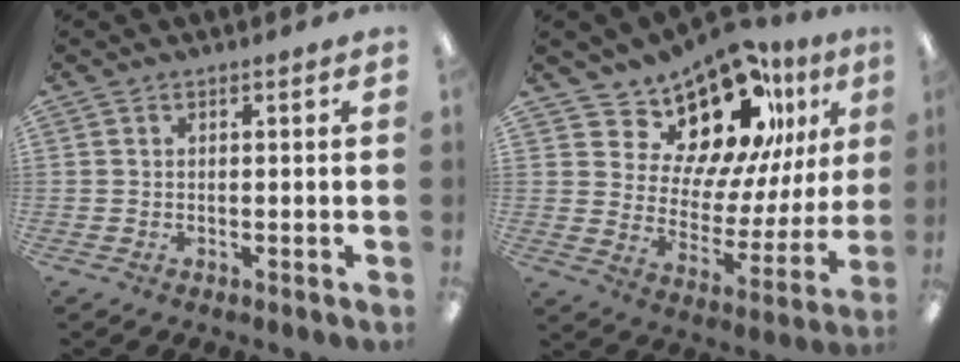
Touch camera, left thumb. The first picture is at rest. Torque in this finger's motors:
{"motor_torque": [0.29, 0.41, 0.29, -0.23, 0.02]}